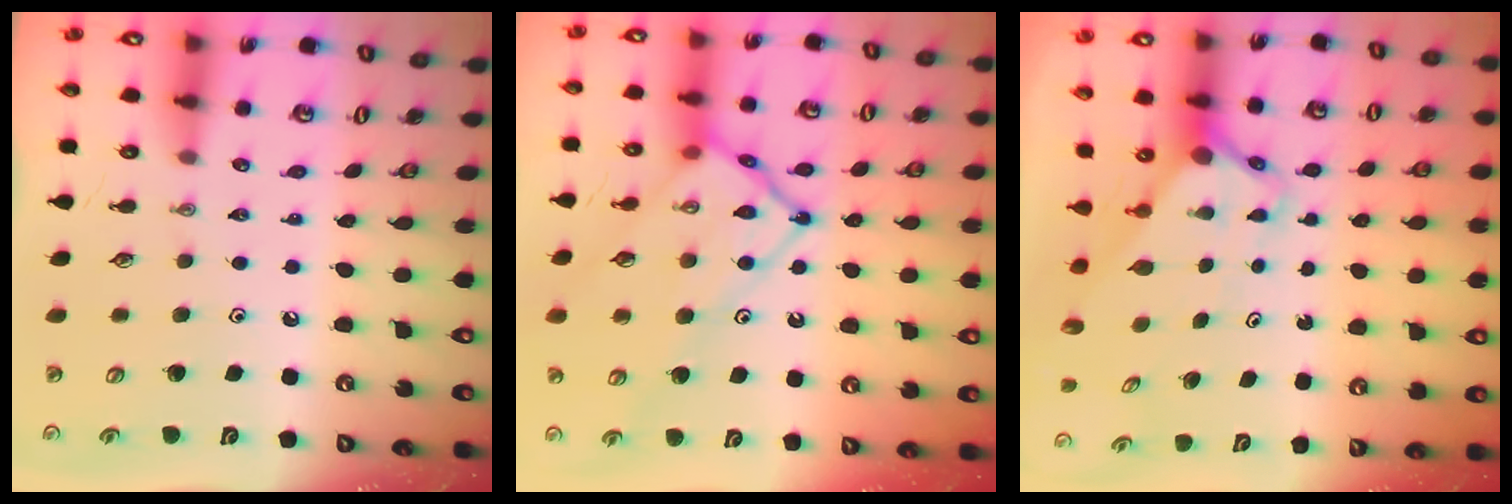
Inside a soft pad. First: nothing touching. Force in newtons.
{"total": 17.4, "press": 17.3, "slide": 1.7}
{"total": 3.3, "press": 3.3, "slide": 0.2}